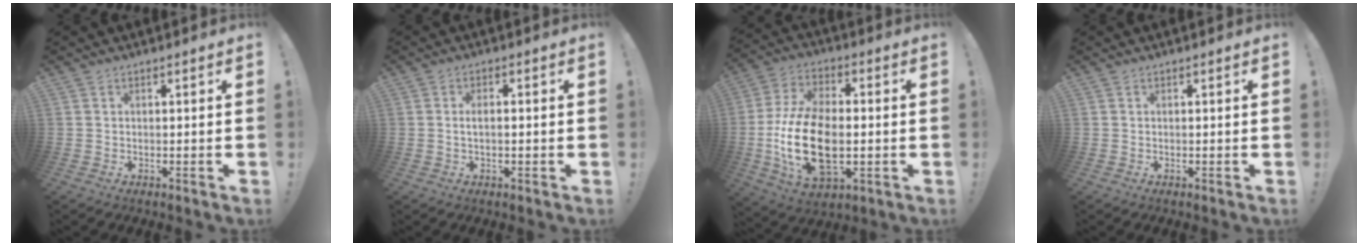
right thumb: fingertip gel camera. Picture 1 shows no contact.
{"total": 2.8, "force": [-0.4, 0.9, 2.6], "torque": [-0.042, 0.005, -0.008]}
{"total": 20.2, "force": [-3.2, 11.8, 16.1], "torque": [-0.309, 0.001, -0.050]}
{"total": 0.0}